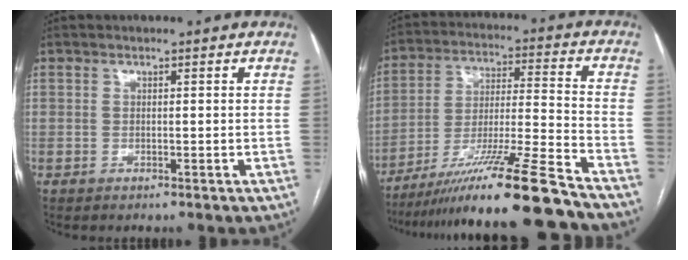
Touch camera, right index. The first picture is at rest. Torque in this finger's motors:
{"motor_torque": [0.50, -0.64, 0.71, 0.16]}